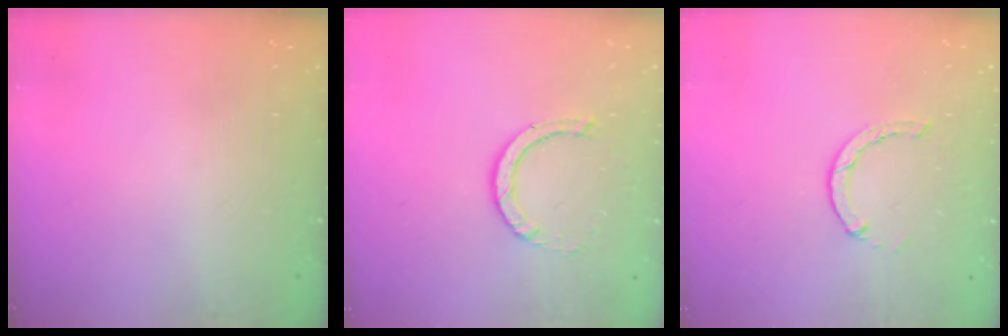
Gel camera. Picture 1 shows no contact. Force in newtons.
{"total": 2.9, "press": 2.9, "slide": 0.2}
{"total": 1.3, "press": 1.3, "slide": 0.3}